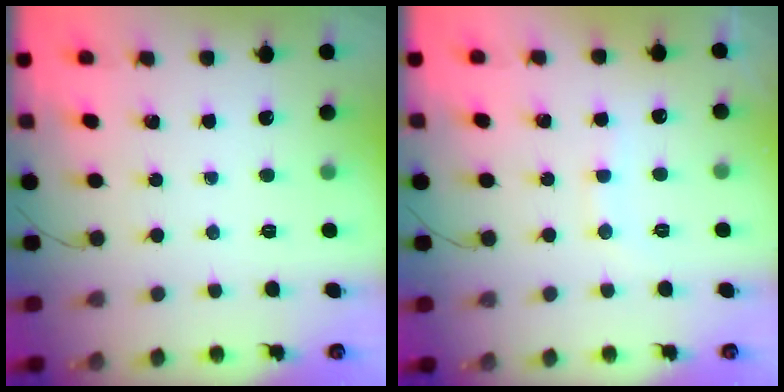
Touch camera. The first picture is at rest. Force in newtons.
{"total": 7.5, "press": 7.3, "slide": 1.6}